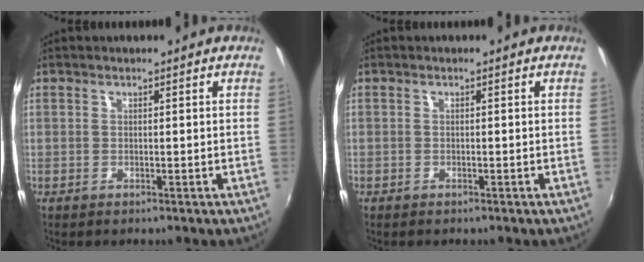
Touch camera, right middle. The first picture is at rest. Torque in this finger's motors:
{"motor_torque": [1.04, -0.98, 0.19, -0.06]}